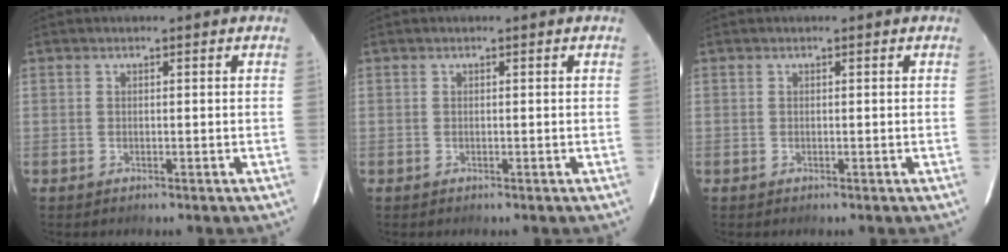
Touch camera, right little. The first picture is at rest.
{"total": 0.0}
{"total": 0.0}